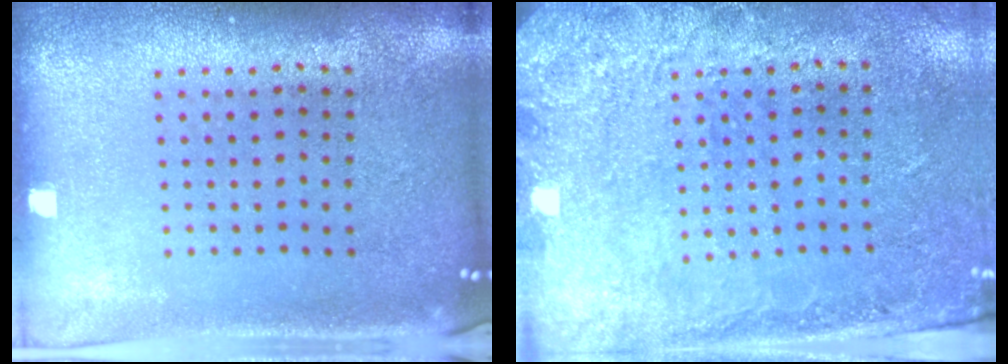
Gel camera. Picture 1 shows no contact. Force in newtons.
{"total": 2.7, "press": 1.9, "slide": 1.9}